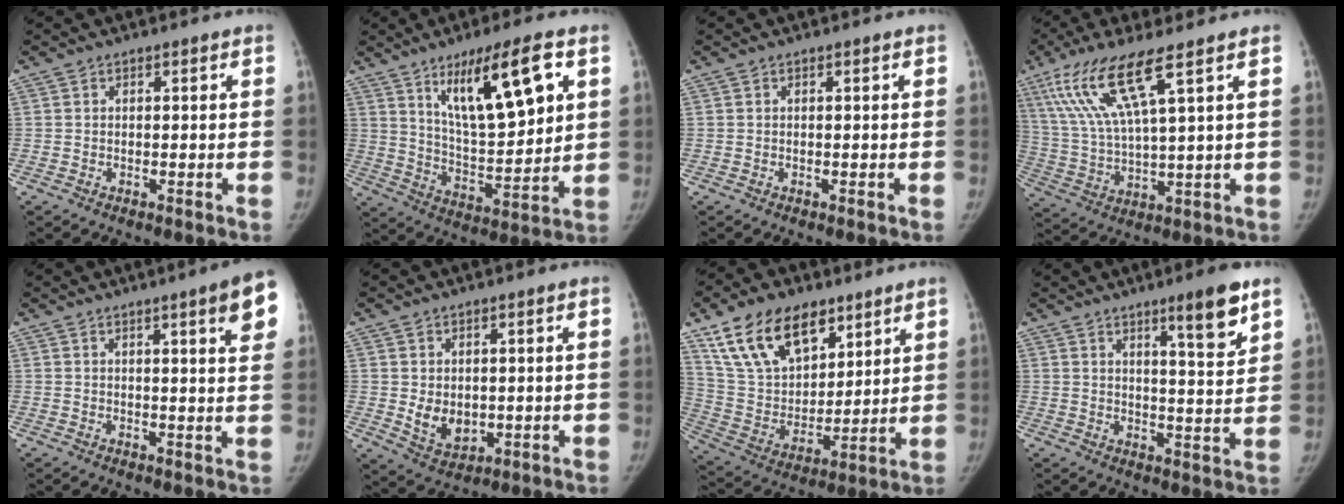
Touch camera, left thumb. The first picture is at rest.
{"total": 17.1, "force": [7.7, 4.9, 14.4], "torque": [-0.215, -0.039, 0.139]}
{"total": 0.0}
{"total": 14.3, "force": [7.5, 2.1, 12.0], "torque": [-0.271, -0.025, 0.155]}
{"total": 8.7, "force": [4.2, 1.1, 7.5], "torque": [-0.079, -0.013, 0.047]}
{"total": 6.2, "force": [0.1, 4.8, 3.9], "torque": [-0.045, -0.015, 0.020]}
{"total": 20.2, "force": [12.3, 11.5, 11.2], "torque": [-0.164, -0.040, 0.235]}
{"total": 9.0, "force": [5.7, 1.2, 6.9], "torque": [-0.092, -0.038, 0.082]}